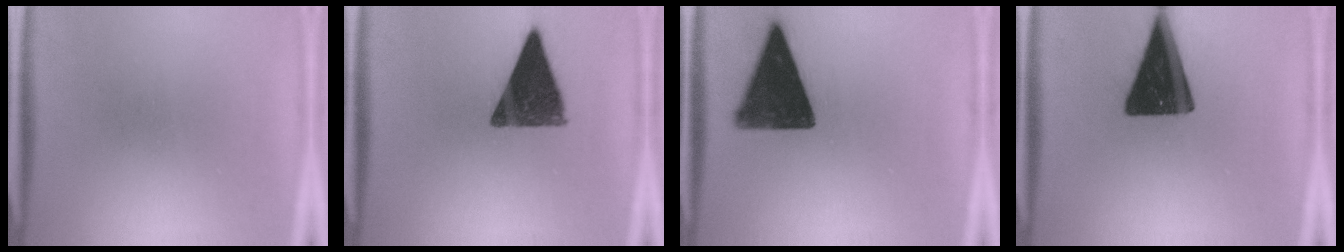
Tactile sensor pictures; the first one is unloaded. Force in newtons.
{"total": 12.8}
{"total": 15.5}
{"total": 17.8}